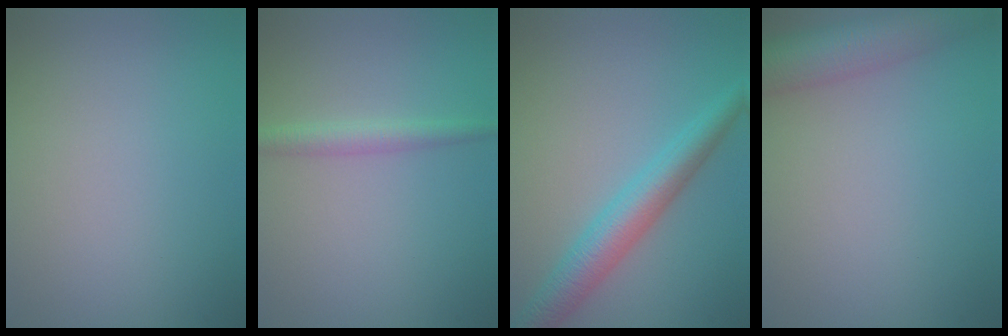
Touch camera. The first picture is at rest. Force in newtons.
{"total": 1.9, "press": 1.9, "slide": 0.0}
{"total": 4.4, "press": 4.4, "slide": 0.1}
{"total": 6.1, "press": 6.1, "slide": 0.3}